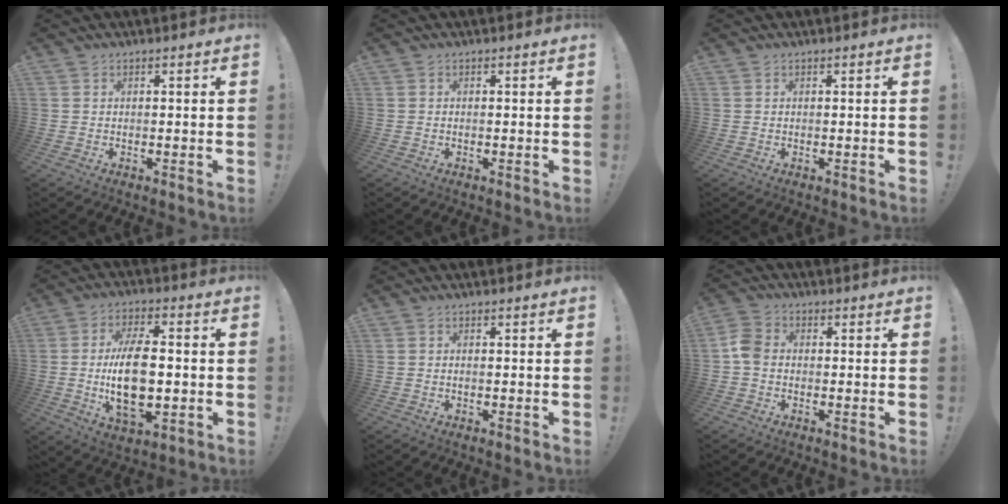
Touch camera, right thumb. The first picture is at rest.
{"total": 0.0}
{"total": 0.0}
{"total": 16.2, "force": [-0.9, 8.2, 14.0], "torque": [-0.253, -0.006, -0.021]}
{"total": 0.7, "force": [-0.3, 0.2, 0.5], "torque": [-0.019, 0.002, -0.004]}
{"total": 6.0, "force": [-1.0, 4.3, 4.0], "torque": [-0.095, 0.016, -0.013]}